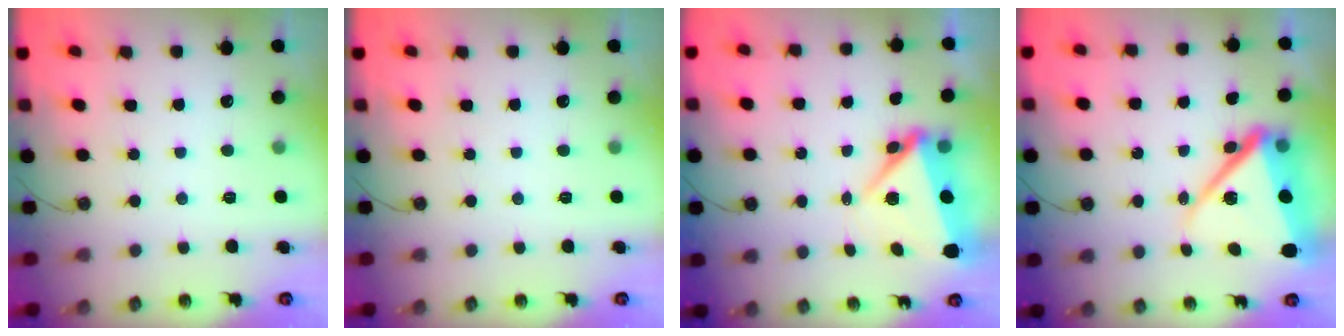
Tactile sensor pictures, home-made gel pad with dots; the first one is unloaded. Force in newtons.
{"total": 0.0}
{"total": 7.3, "press": 7.0, "slide": 1.8}
{"total": 15.0, "press": 14.8, "slide": 2.0}